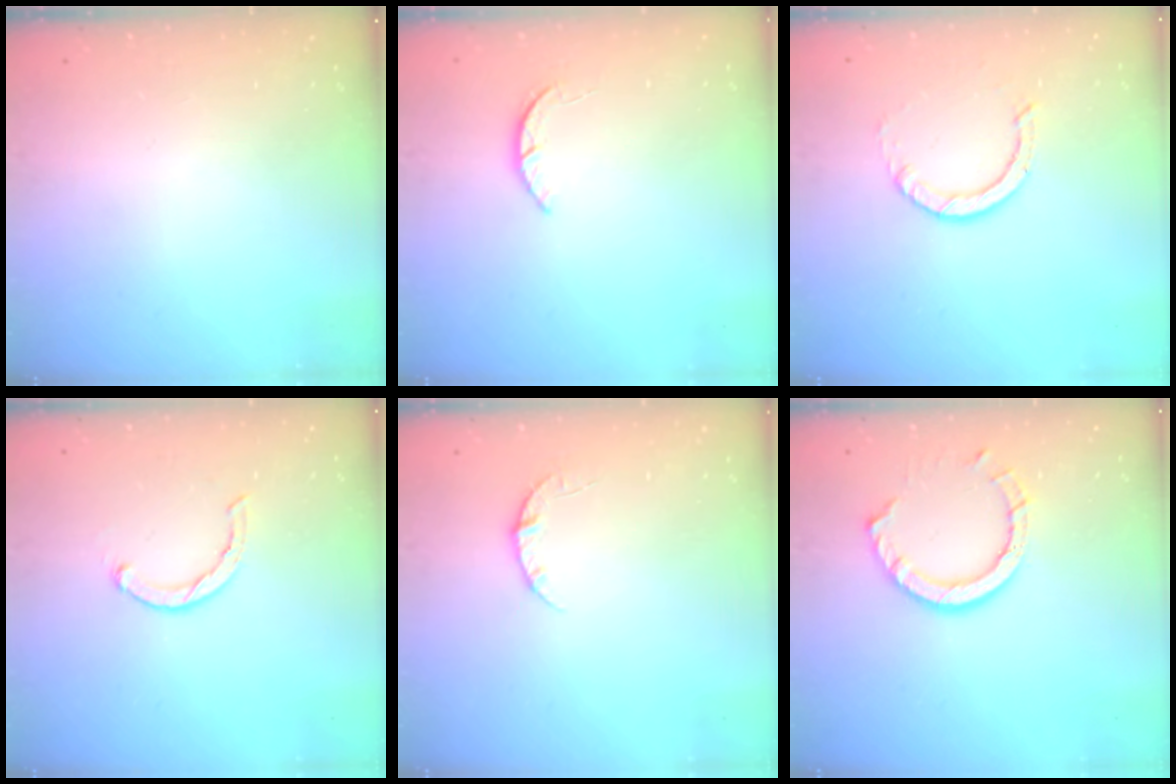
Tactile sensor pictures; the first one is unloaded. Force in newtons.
{"total": 1.9, "press": 1.9, "slide": 0.3}
{"total": 2.9, "press": 2.9, "slide": 0.2}
{"total": 1.8, "press": 1.8, "slide": 0.4}
{"total": 4.2, "press": 4.2, "slide": 0.5}
{"total": 9.4, "press": 9.3, "slide": 0.7}